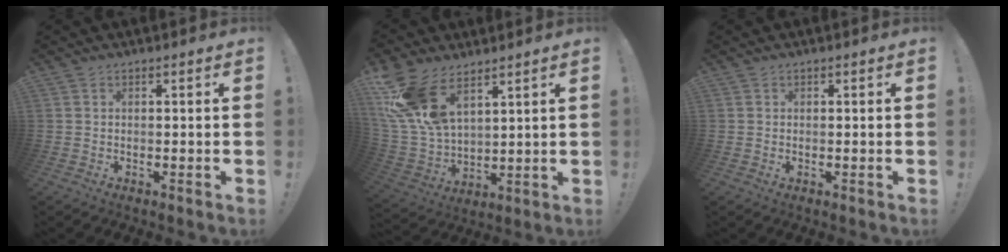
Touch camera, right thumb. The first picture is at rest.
{"total": 16.4, "force": [9.7, 8.9, 9.9], "torque": [-0.215, -0.053, 0.184]}
{"total": 0.0}